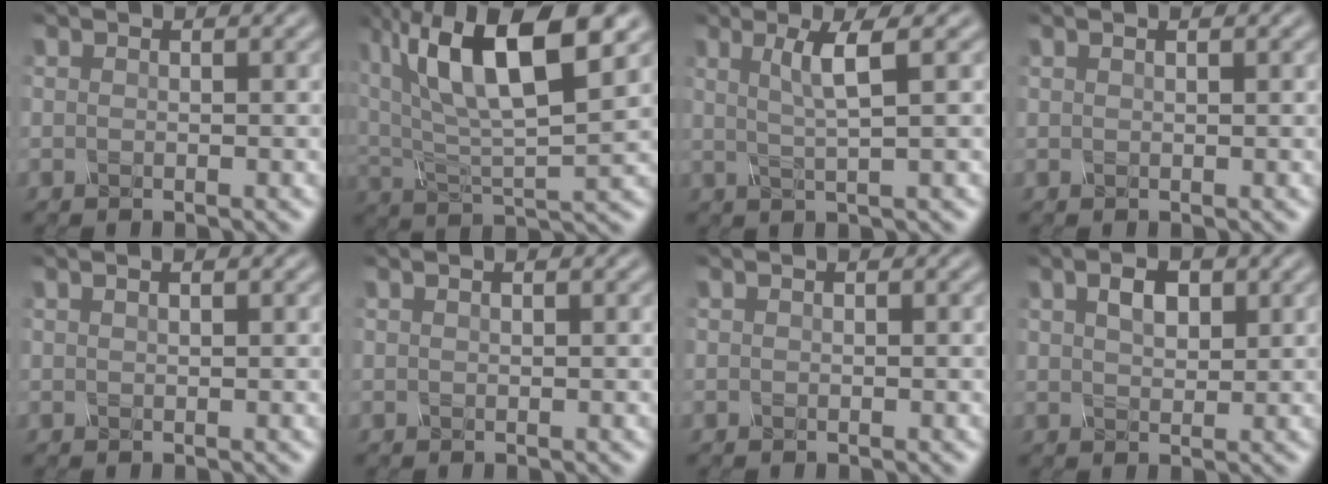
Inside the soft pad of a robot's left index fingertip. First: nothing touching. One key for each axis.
{"total": 12.1, "fx": 5.4, "fy": 4.3, "fz": 9.9, "tx": -0.169, "ty": 0.015, "tz": 0.088}
{"total": 3.2, "fx": 0.8, "fy": 0.4, "fz": 3.0, "tx": -0.052, "ty": -0.004, "tz": 0.016}
{"total": 0.7, "fx": 0.4, "fy": 0.2, "fz": 0.5, "tx": -0.008, "ty": -0.003, "tz": 0.004}
{"total": 1.6, "fx": 1.0, "fy": 0.6, "fz": 1.2, "tx": -0.012, "ty": -0.001, "tz": 0.001}
{"total": 1.0, "fx": 0.6, "fy": 0.3, "fz": 0.7, "tx": -0.009, "ty": -0.004, "tz": 0.004}
{"total": 0.0}
{"total": 3.1, "fx": 1.1, "fy": 1.7, "fz": 2.4, "tx": -0.048, "ty": 0.003, "tz": 0.019}